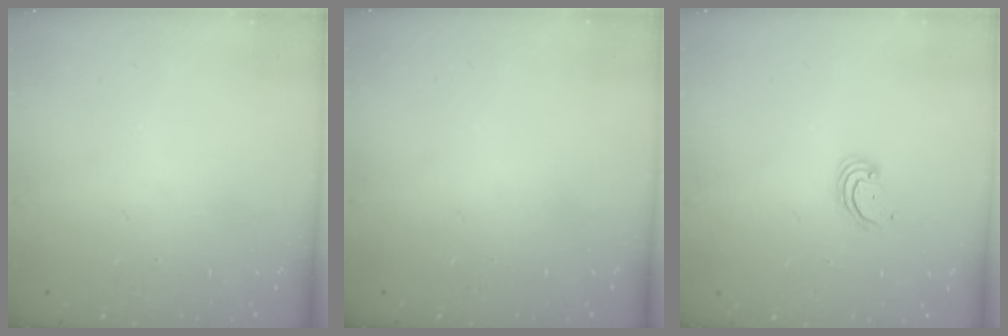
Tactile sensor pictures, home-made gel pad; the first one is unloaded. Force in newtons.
{"total": 0.0}
{"total": 2.8, "press": 2.8, "slide": 0.2}